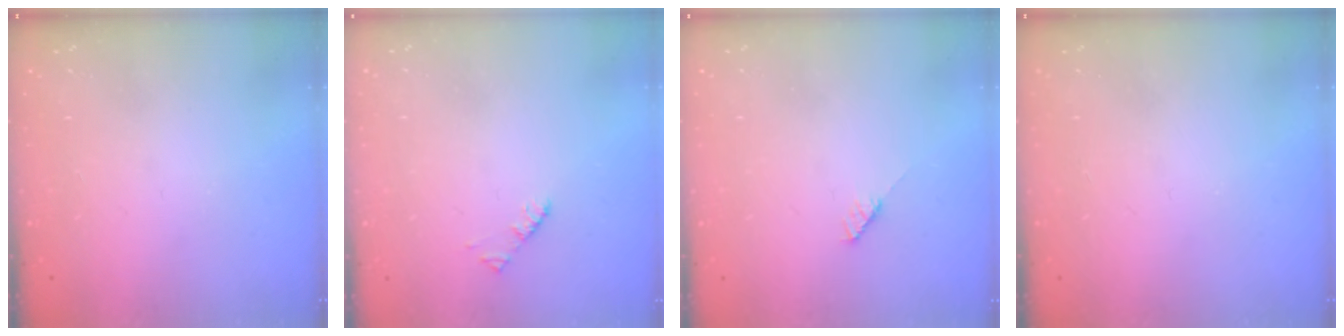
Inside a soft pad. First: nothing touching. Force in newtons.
{"total": 1.9, "press": 1.9, "slide": 0.3}
{"total": 3.0, "press": 3.0, "slide": 0.2}
{"total": 0.0}